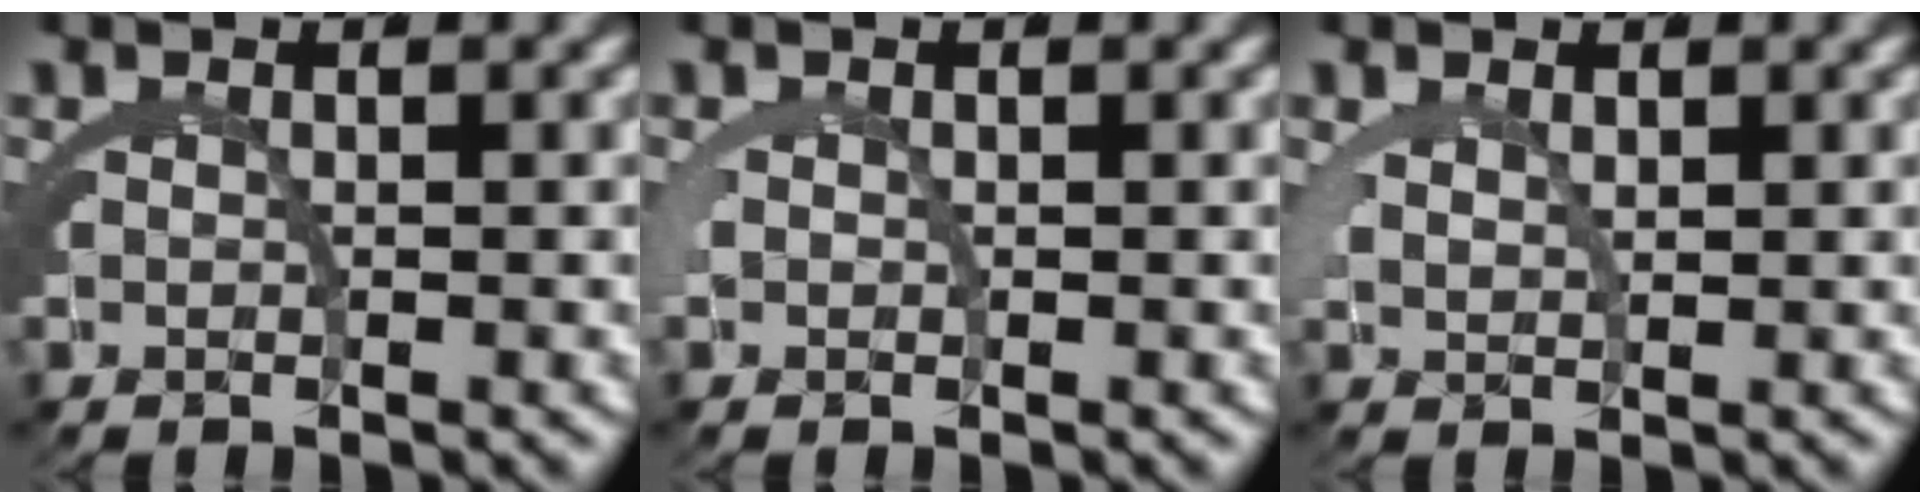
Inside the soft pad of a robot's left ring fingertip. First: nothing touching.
{"total": 0.0}
{"total": 1.6, "force": [1.3, 0.2, 0.8], "torque": [-0.025, -0.010, 0.035]}